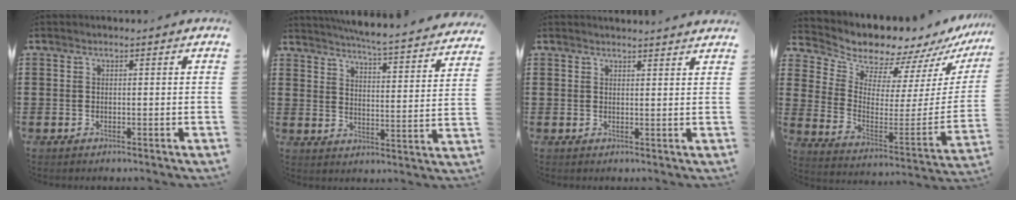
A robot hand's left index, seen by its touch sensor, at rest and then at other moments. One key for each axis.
{"total": 5.0, "fx": 4.7, "fy": -0.8, "fz": 1.4, "tx": -0.043, "ty": -0.048, "tz": 0.072}
{"total": 1.7, "fx": 1.7, "fy": -0.1, "fz": 0.1, "tx": -0.006, "ty": -0.001, "tz": 0.034}
{"total": 8.5, "fx": 8.3, "fy": 1.8, "fz": 0.2, "tx": -0.043, "ty": -0.080, "tz": 0.145}